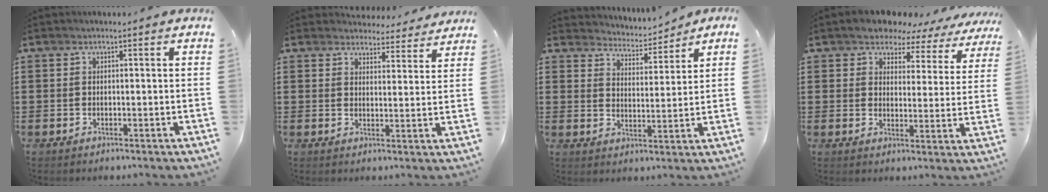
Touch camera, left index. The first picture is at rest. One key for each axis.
{"total": 3.9, "fx": 3.8, "fy": 0.6, "fz": 0.3, "tx": -0.013, "ty": -0.023, "tz": 0.068}
{"total": 3.7, "fx": 3.6, "fy": 0.7, "fz": 0.0, "tx": -0.015, "ty": -0.026, "tz": 0.058}
{"total": 4.2, "fx": 3.9, "fy": 1.6, "fz": 0.5, "tx": -0.037, "ty": -0.020, "tz": 0.065}